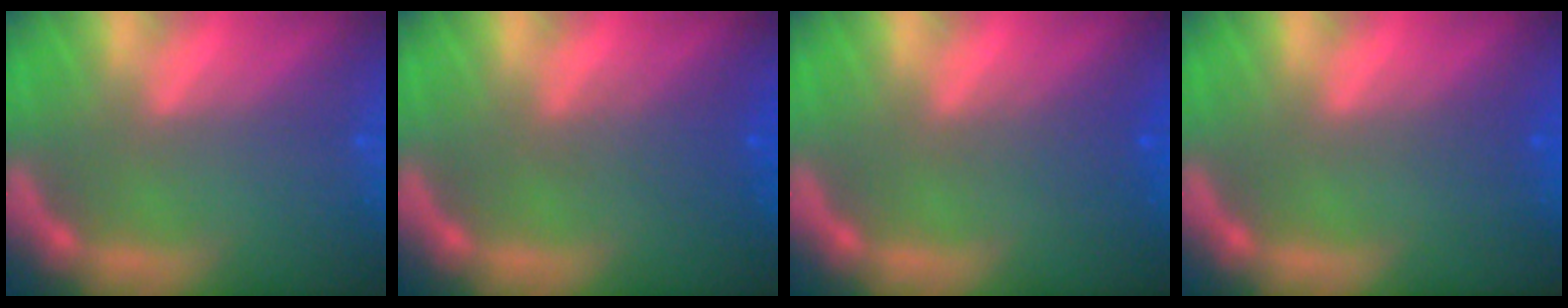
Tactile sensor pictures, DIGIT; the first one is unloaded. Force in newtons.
{"total": 2.5}
{"total": 2.0}
{"total": 0.9}